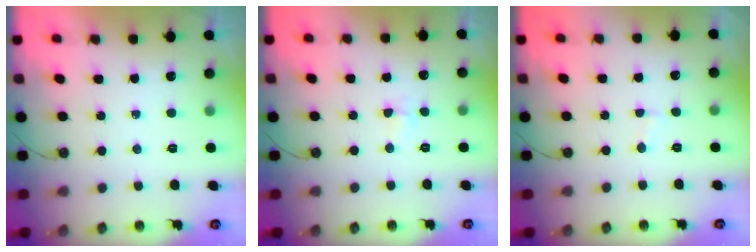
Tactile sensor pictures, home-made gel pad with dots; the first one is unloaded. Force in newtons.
{"total": 3.7, "press": 3.7, "slide": 0.3}
{"total": 1.8, "press": 1.8, "slide": 0.1}